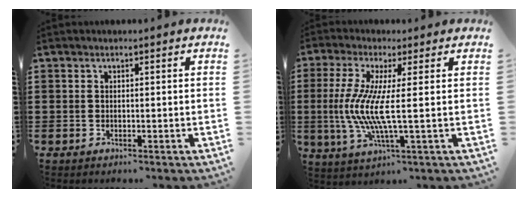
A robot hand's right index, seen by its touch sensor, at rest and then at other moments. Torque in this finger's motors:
{"motor_torque": [1.69, -0.21, 0.62, 0.21]}